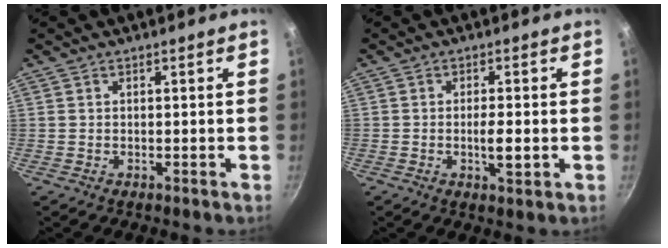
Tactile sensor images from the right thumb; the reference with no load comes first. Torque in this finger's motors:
{"motor_torque": [3.28, 1.72, 1.64, -1.13, 0.72]}